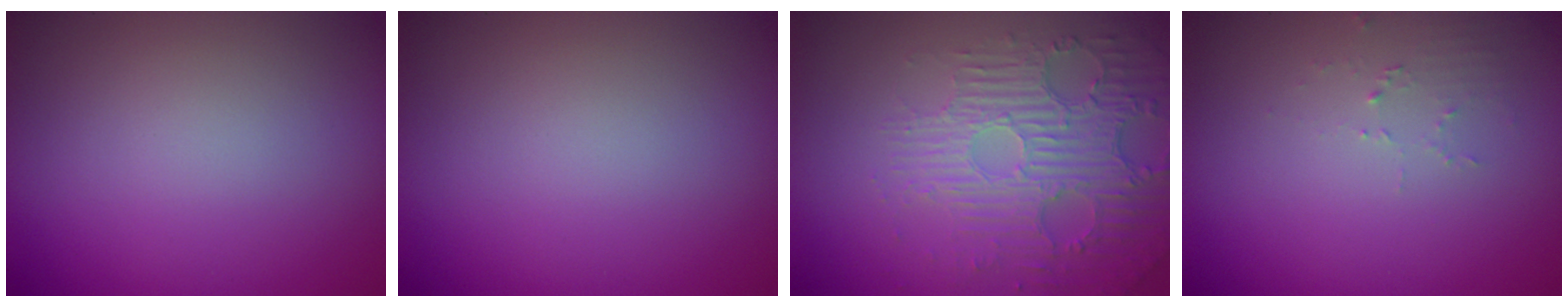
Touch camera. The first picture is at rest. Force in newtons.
{"total": 0.0}
{"total": 6.1, "press": 3.9, "slide": 4.6}
{"total": 1.1, "press": 1.1, "slide": 0.1}